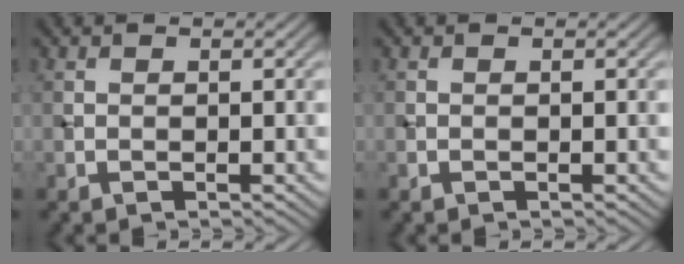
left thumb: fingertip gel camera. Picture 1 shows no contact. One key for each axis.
{"total": 0.0}